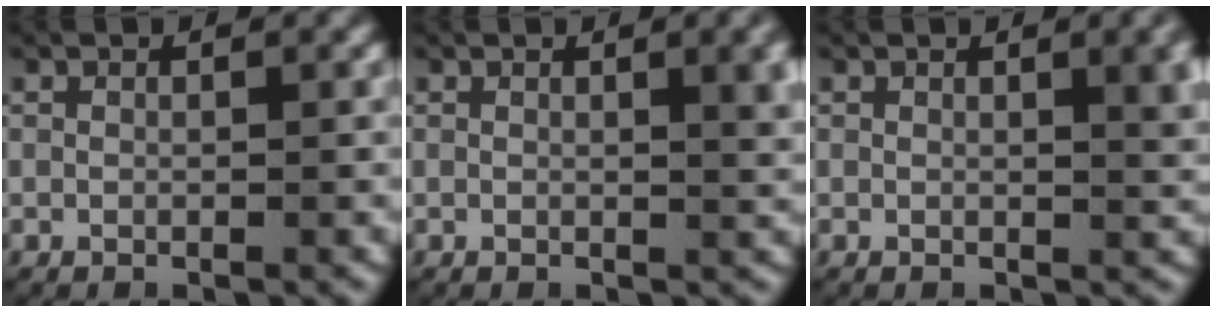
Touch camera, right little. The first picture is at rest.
{"total": 2.2, "force": [0.8, 0.4, 2.0], "torque": [-0.017, 0.000, 0.014]}
{"total": 2.7, "force": [0.9, 0.7, 2.4], "torque": [-0.019, 0.001, 0.015]}